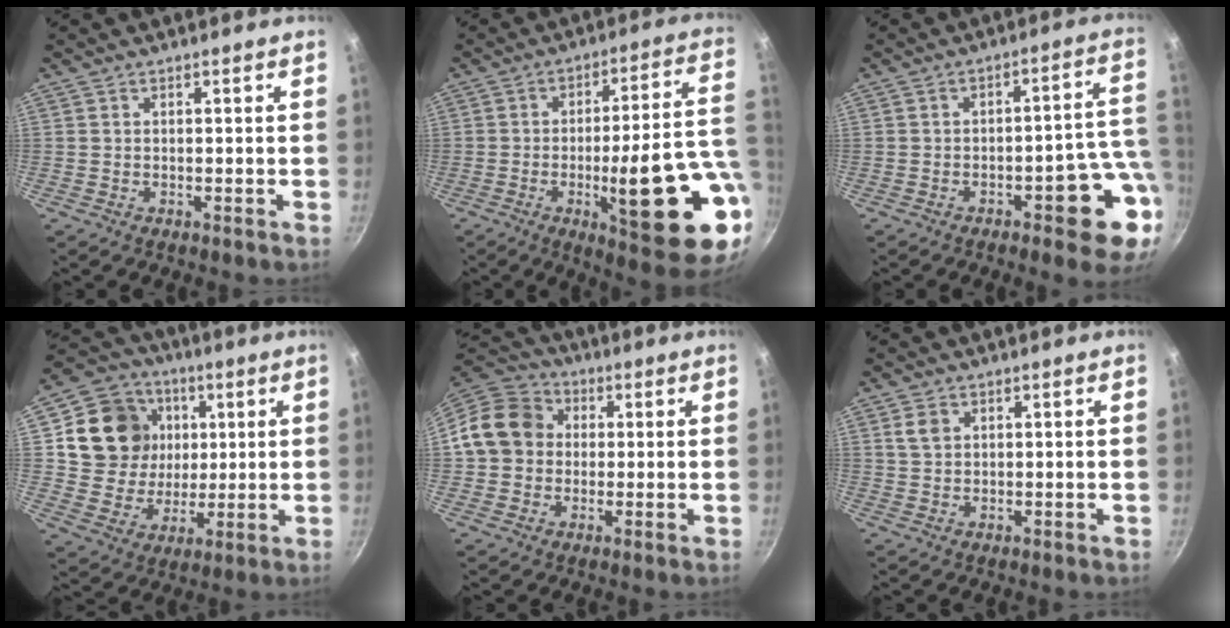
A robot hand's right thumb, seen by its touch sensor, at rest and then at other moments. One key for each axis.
{"total": 22.7, "fx": -4.6, "fy": 5.2, "fz": 21.6, "tx": -0.275, "ty": 0.008, "tz": -0.053}
{"total": 12.2, "fx": -3.6, "fy": 4.1, "fz": 10.9, "tx": -0.087, "ty": 0.031, "tz": -0.046}
{"total": 16.9, "fx": 3.9, "fy": 14.7, "fz": 7.2, "tx": -0.109, "ty": 0.002, "tz": 0.072}
{"total": 12.8, "fx": 1.3, "fy": 11.2, "fz": 6.2, "tx": -0.086, "ty": 0.028, "tz": 0.004}
{"total": 2.8, "fx": 1.1, "fy": 2.1, "fz": 1.6, "tx": -0.019, "ty": 0.001, "tz": 0.022}